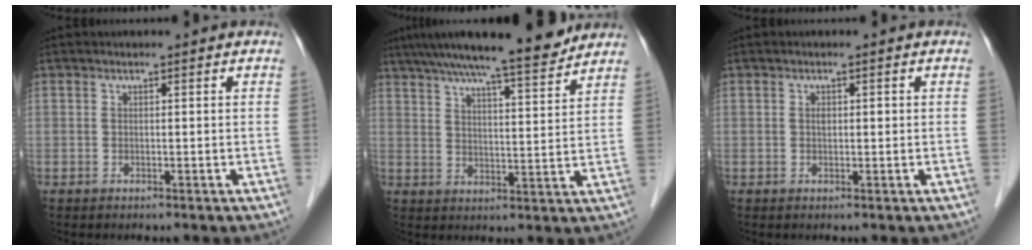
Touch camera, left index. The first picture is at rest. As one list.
[{"total": 13.6, "force": [11.9, 0.8, 6.7], "torque": [-0.103, 0.011, 0.174]}, {"total": 1.1, "force": [0.2, 0.6, 0.9], "torque": [-0.018, 0.005, 0.003]}]